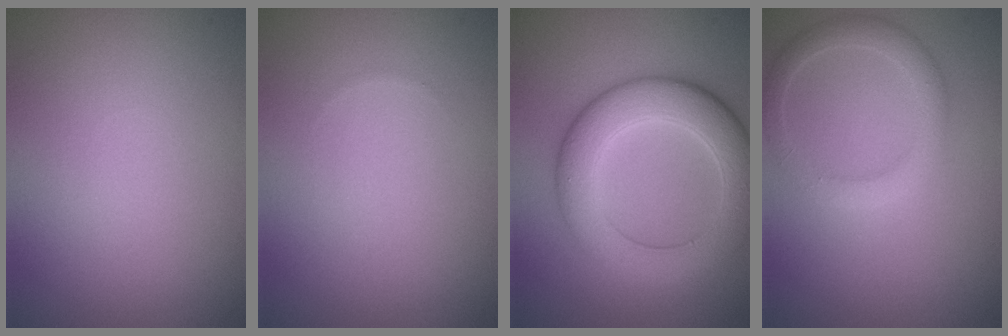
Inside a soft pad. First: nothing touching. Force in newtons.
{"total": 0.0}
{"total": 7.2, "press": 7.2, "slide": 0.2}
{"total": 2.5, "press": 2.5, "slide": 0.2}